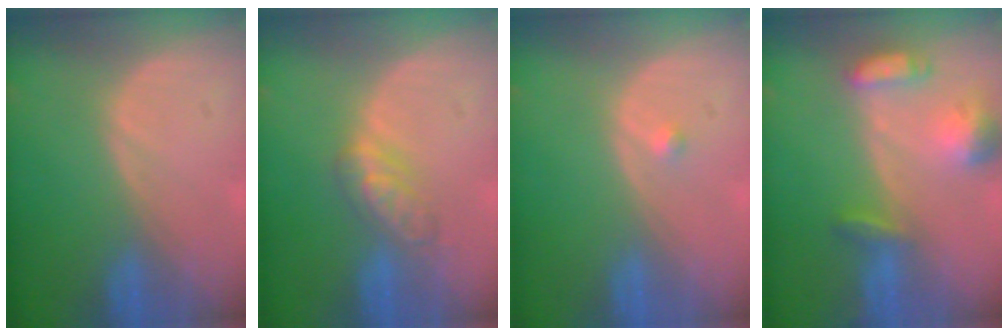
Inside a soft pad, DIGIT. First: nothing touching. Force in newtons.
{"total": 4.6, "press": 4.5, "slide": 1.0}
{"total": 0.8, "press": 0.6, "slide": 0.4}
{"total": 6.7, "press": 6.4, "slide": 2.0}